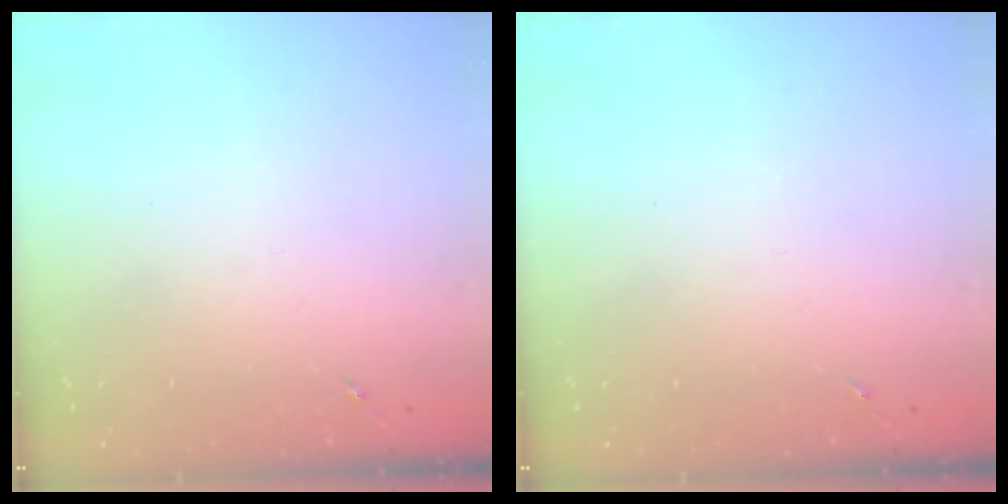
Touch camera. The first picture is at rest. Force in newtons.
{"total": 0.0}